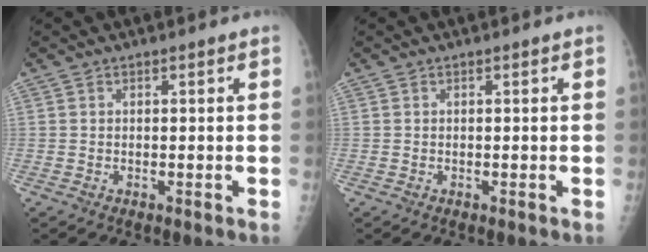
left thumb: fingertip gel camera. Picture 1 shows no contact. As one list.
[{"total": 0.0}]